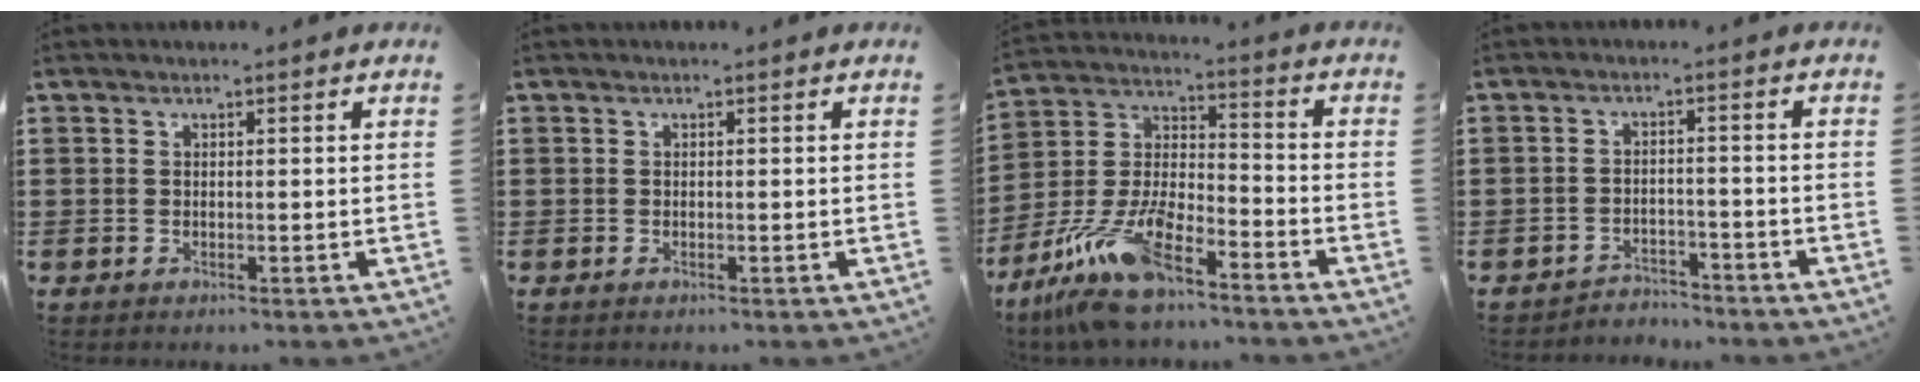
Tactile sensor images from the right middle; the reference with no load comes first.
{"total": 0.0}
{"total": 12.1, "force": [-9.6, 2.7, 6.8], "torque": [-0.156, 0.008, -0.191]}
{"total": 2.9, "force": [-2.8, 0.4, -0.1], "torque": [-0.007, 0.000, -0.062]}